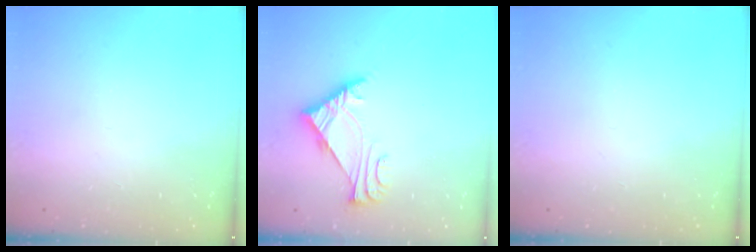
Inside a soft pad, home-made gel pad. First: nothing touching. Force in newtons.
{"total": 6.5, "press": 6.4, "slide": 1.2}
{"total": 0.0}